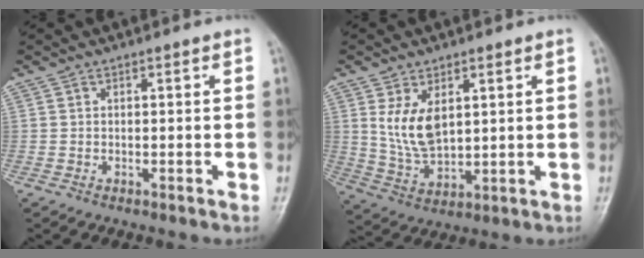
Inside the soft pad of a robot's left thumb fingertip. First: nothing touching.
{"total": 8.4, "force": [2.6, 4.9, 6.3], "torque": [-0.106, -0.019, 0.065]}